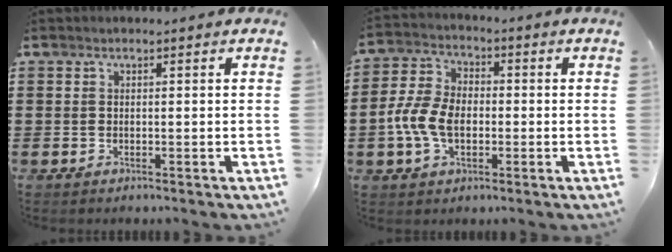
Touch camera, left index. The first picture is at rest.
{"total": 7.6, "force": [-1.7, 4.9, 5.6], "torque": [-0.141, 0.002, -0.041]}